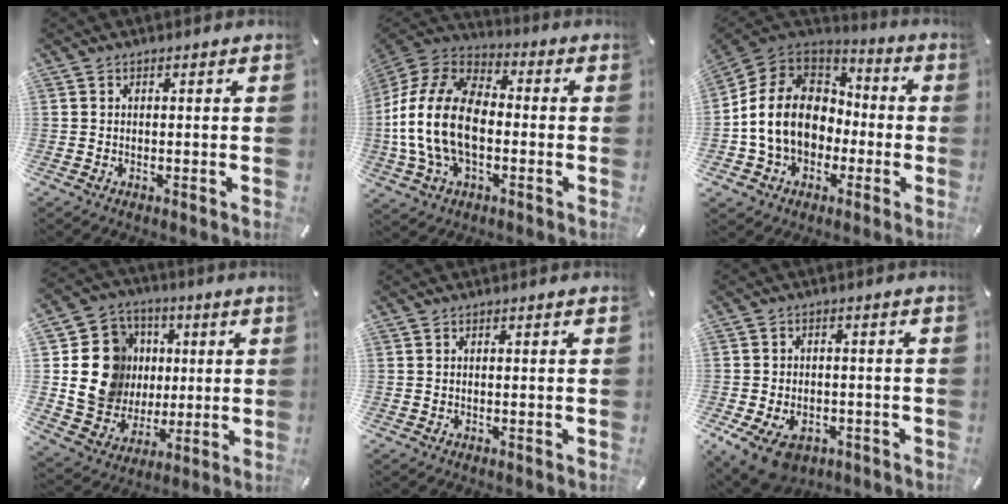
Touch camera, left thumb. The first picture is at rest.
{"total": 18.5, "force": [-3.2, 12.2, 13.5], "torque": [-0.293, 0.024, -0.060]}
{"total": 15.4, "force": [-2.5, 12.9, 7.9], "torque": [-0.185, 0.026, -0.042]}
{"total": 15.9, "force": [1.4, 15.0, 5.1], "torque": [-0.088, 0.005, 0.040]}
{"total": 0.0}
{"total": 8.5, "force": [-3.9, 6.1, 4.4], "torque": [-0.099, 0.021, -0.068]}